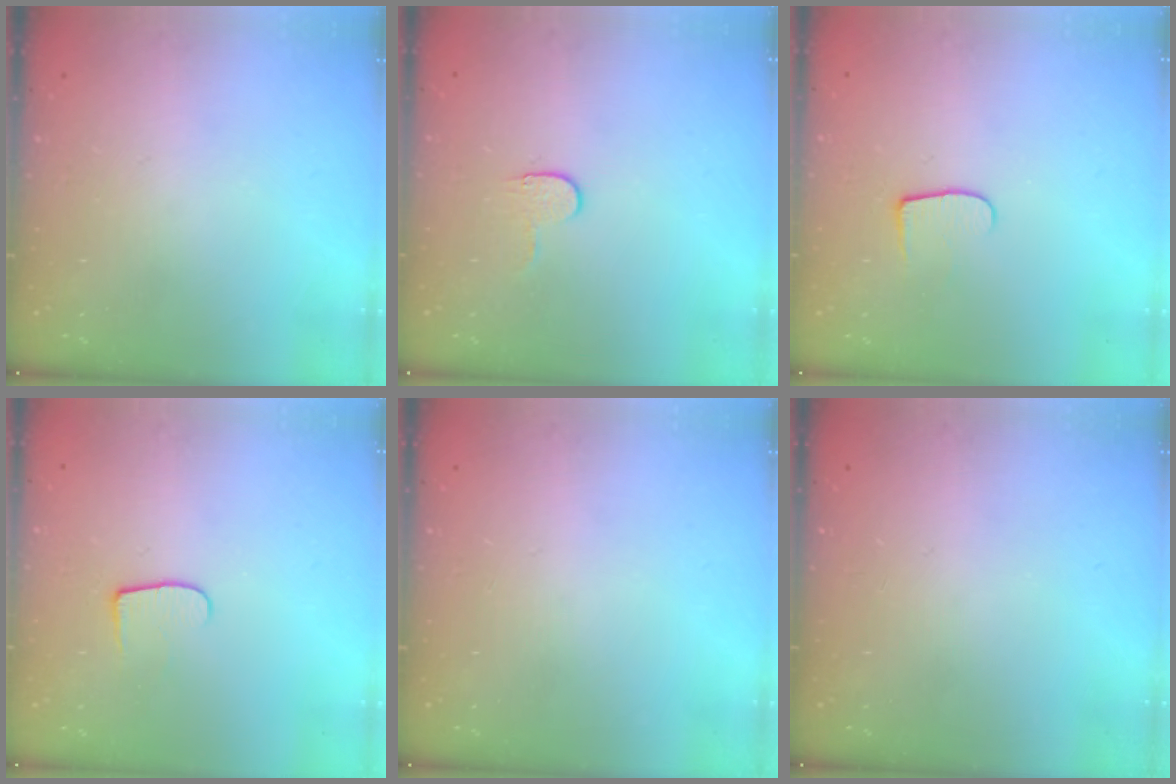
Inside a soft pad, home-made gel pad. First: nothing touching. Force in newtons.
{"total": 3.6, "press": 3.6, "slide": 0.4}
{"total": 6.1, "press": 6.0, "slide": 0.6}
{"total": 6.1, "press": 6.0, "slide": 0.6}
{"total": 0.0}
{"total": 0.0}